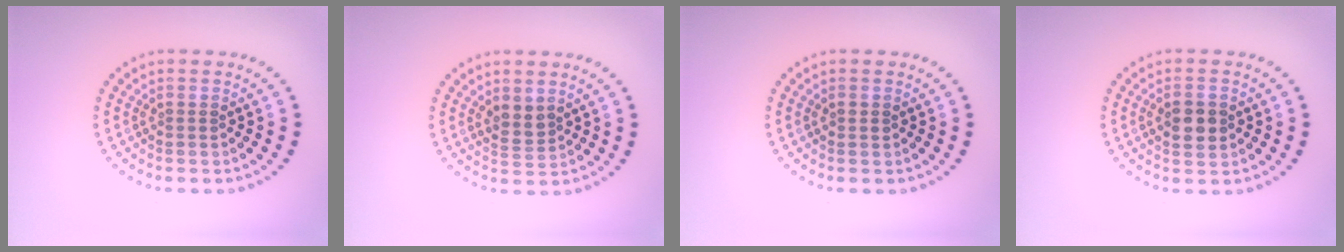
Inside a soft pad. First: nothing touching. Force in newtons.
{"total": 1.8, "press": 1.5, "slide": 0.9}
{"total": 0.8, "press": 0.8, "slide": 0.3}
{"total": 2.6, "press": 2.6, "slide": 0.2}